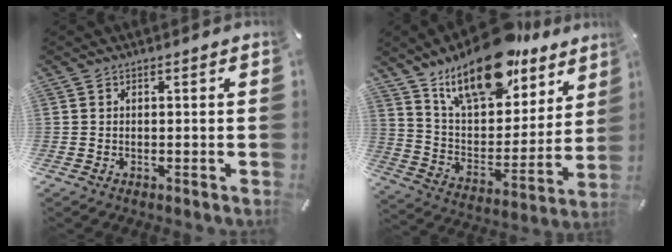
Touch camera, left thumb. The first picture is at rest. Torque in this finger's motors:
{"motor_torque": [3.07, 1.94, 1.42, -1.35, 0.26]}